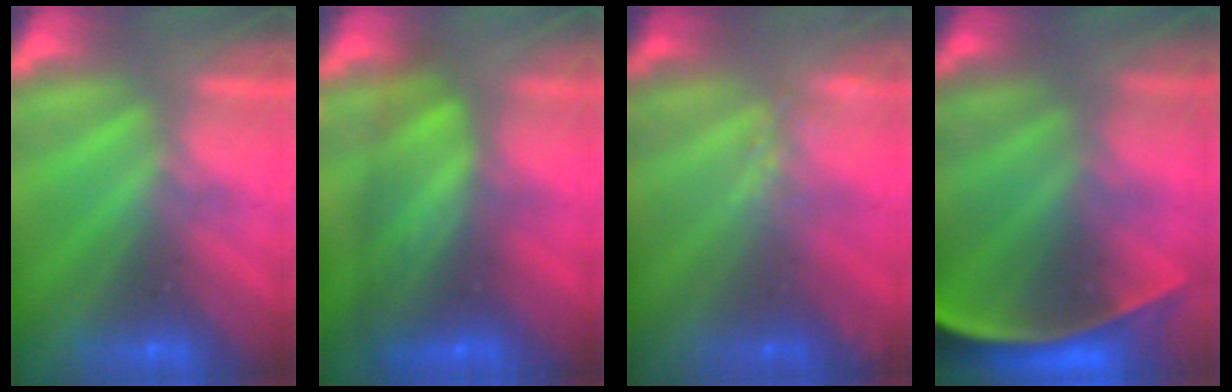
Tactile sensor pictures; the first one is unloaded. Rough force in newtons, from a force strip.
{"total": 6.6}
{"total": 1.6}
{"total": 10.5}